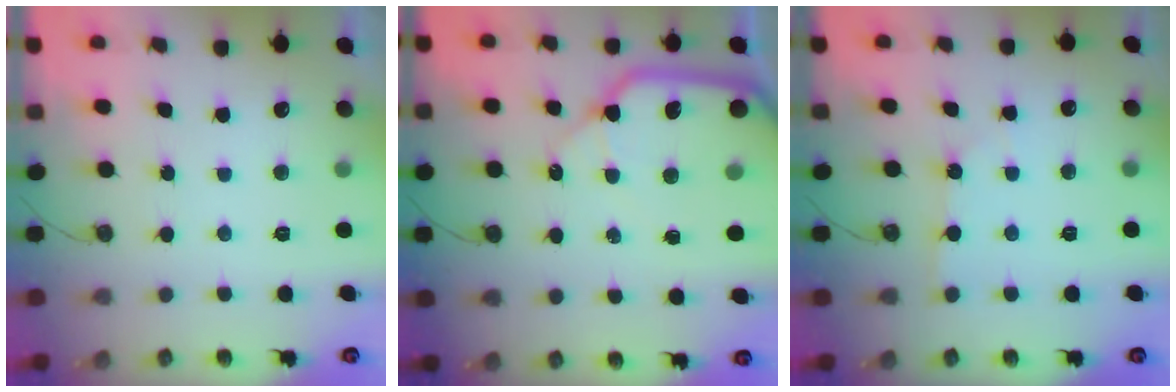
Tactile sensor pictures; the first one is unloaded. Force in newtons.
{"total": 17.3, "press": 17.1, "slide": 2.9}
{"total": 1.8, "press": 1.7, "slide": 0.3}